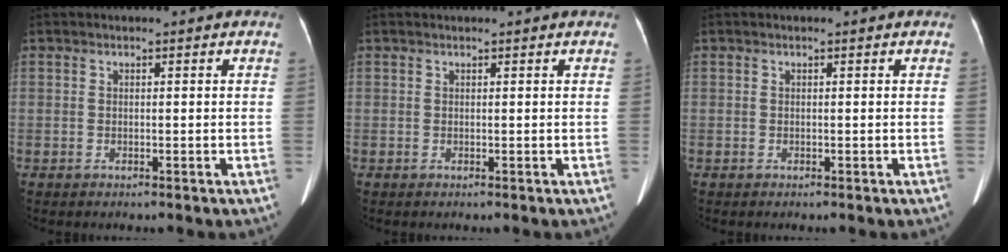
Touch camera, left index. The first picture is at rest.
{"total": 1.2, "force": [1.1, -0.1, 0.4], "torque": [-0.008, 0.018, 0.019]}
{"total": 0.0}